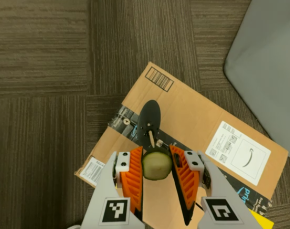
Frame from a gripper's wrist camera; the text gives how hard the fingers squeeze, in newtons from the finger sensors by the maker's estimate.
{"total": 11.0, "left": 11.9, "right": 10.1}